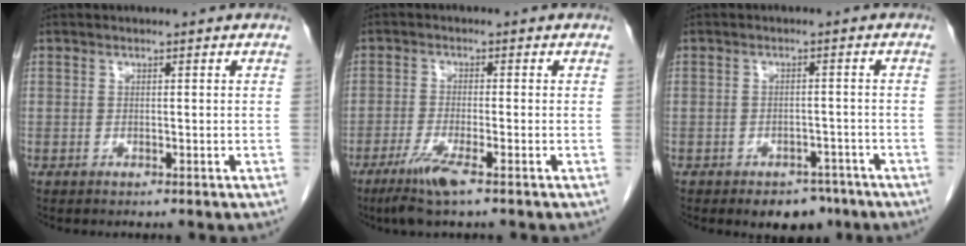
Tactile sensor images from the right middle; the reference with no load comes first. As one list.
[{"total": 5.4, "force": [-3.4, 0.0, 4.2], "torque": [-0.090, -0.017, -0.066]}, {"total": 5.0, "force": [-3.7, 2.8, 1.9], "torque": [-0.018, 0.004, -0.047]}]